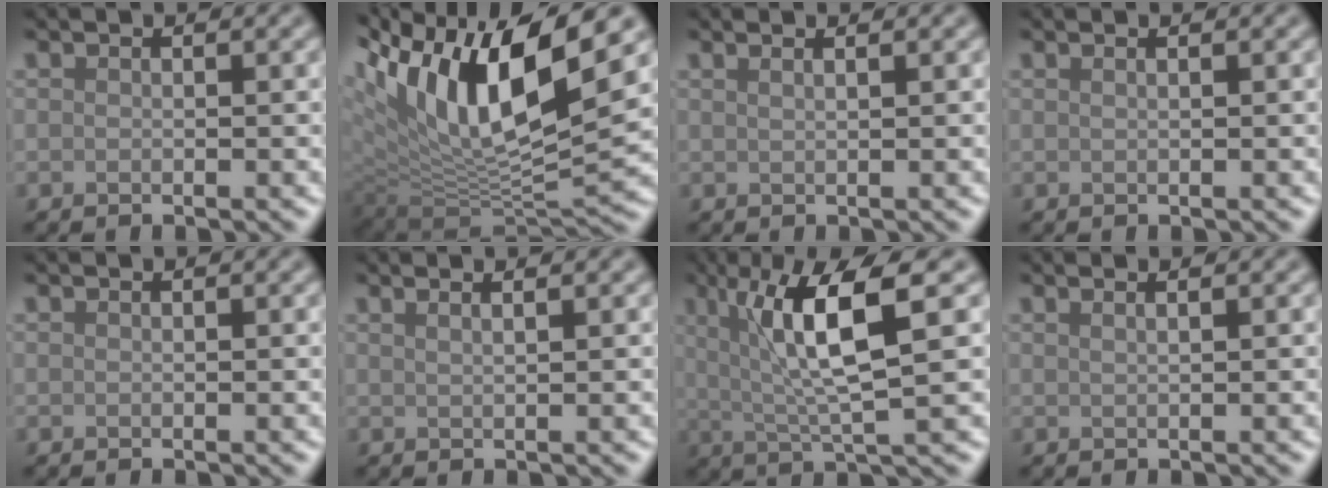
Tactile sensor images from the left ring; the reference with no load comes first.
{"total": 14.7, "force": [5.6, 5.7, 12.4], "torque": [-0.237, 0.007, 0.098]}
{"total": 2.5, "force": [1.5, 1.2, 1.7], "torque": [0.001, 0.006, -0.010]}
{"total": 1.2, "force": [0.7, 0.6, 0.8], "torque": [-0.001, -0.004, -0.001]}
{"total": 0.0}
{"total": 2.9, "force": [1.7, 1.3, 1.9], "torque": [-0.002, 0.012, -0.009]}
{"total": 7.5, "force": [1.9, 1.4, 7.1], "torque": [-0.129, 0.003, 0.035]}
{"total": 2.2, "force": [1.3, 1.1, 1.5], "torque": [0.001, 0.001, -0.010]}